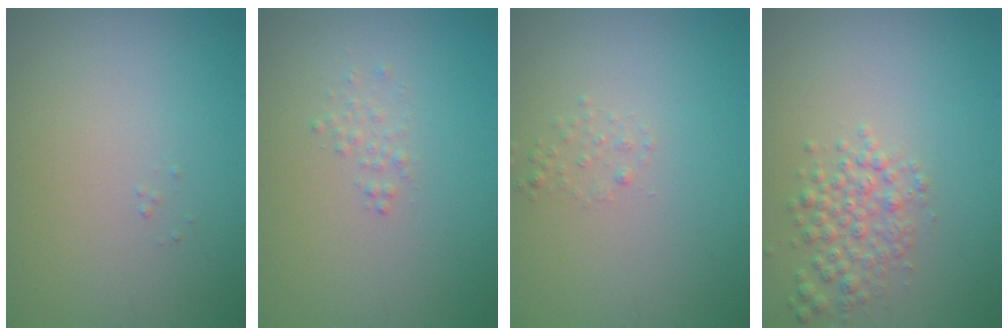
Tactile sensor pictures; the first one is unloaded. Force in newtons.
{"total": 0.9, "press": 0.9, "slide": 0.0}
{"total": 0.8, "press": 0.8, "slide": 0.1}
{"total": 2.8, "press": 2.8, "slide": 0.1}